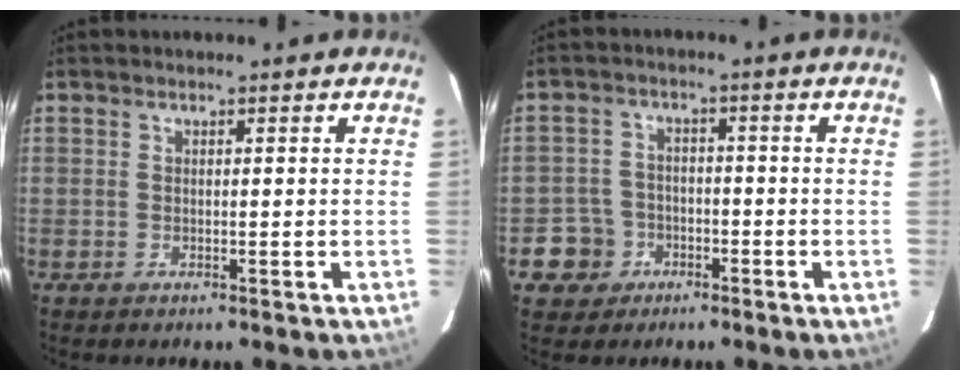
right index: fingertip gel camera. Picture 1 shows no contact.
{"total": 6.1, "force": [-2.6, 5.5, 0.3], "torque": [-0.021, 0.021, -0.041]}